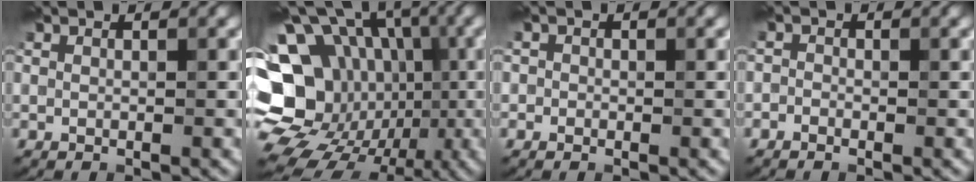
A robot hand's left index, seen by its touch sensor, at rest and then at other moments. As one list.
[{"total": 18.9, "force": [-3.9, 15.4, 10.3], "torque": [-0.170, 0.023, -0.077]}, {"total": 0.5, "force": [-0.4, 0.3, -0.2], "torque": [0.007, -0.001, -0.006]}, {"total": 0.9, "force": [-0.9, 0.1, -0.2], "torque": [0.008, -0.003, -0.017]}]